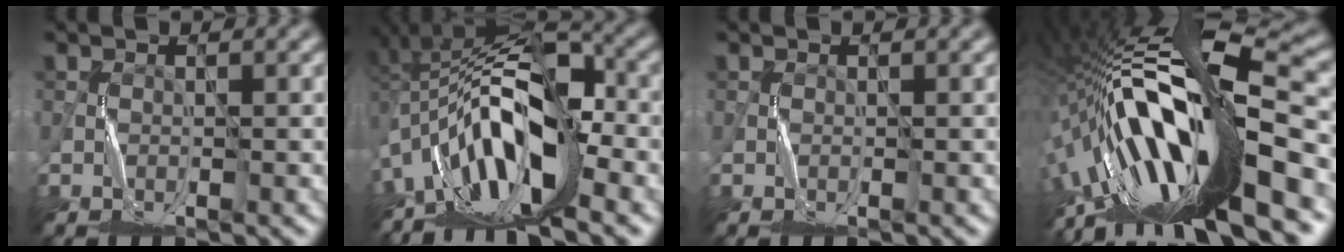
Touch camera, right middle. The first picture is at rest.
{"total": 11.9, "force": [-4.8, 3.6, 10.3], "torque": [-0.163, 0.015, -0.096]}
{"total": 0.0}
{"total": 17.4, "force": [-5.7, 4.9, 15.7], "torque": [-0.274, 0.017, -0.107]}